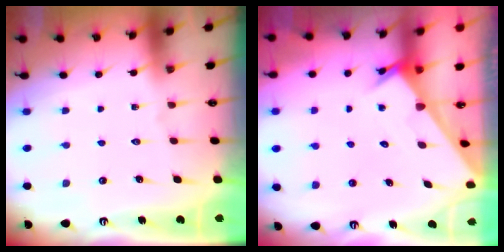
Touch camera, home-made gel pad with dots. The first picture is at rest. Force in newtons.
{"total": 2.1, "press": 2.1, "slide": 0.1}